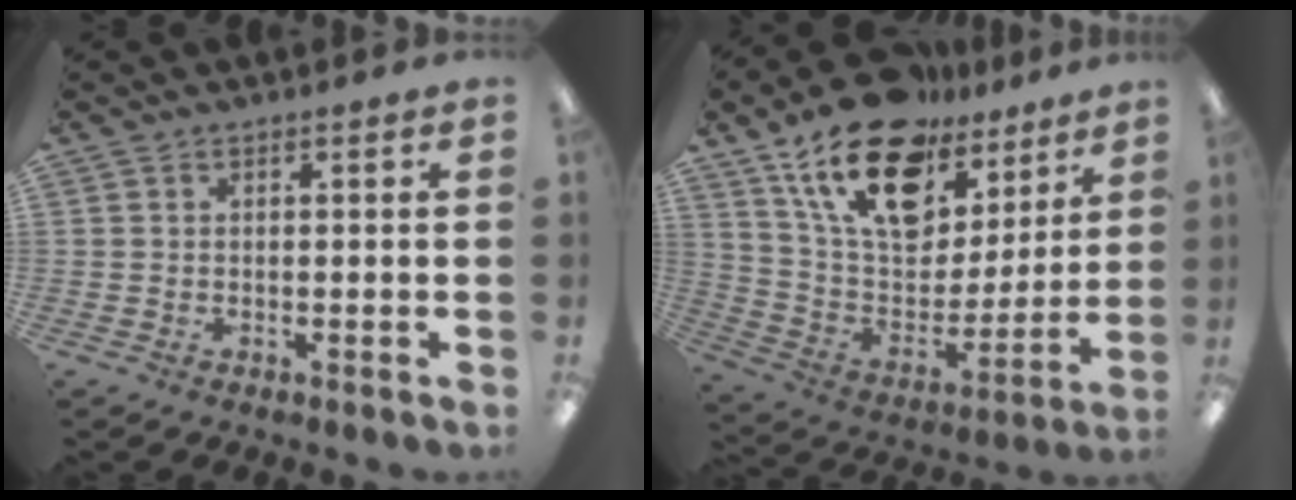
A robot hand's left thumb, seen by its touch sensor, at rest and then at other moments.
{"total": 21.6, "force": [13.9, 11.9, 11.5], "torque": [-0.198, -0.072, 0.250]}